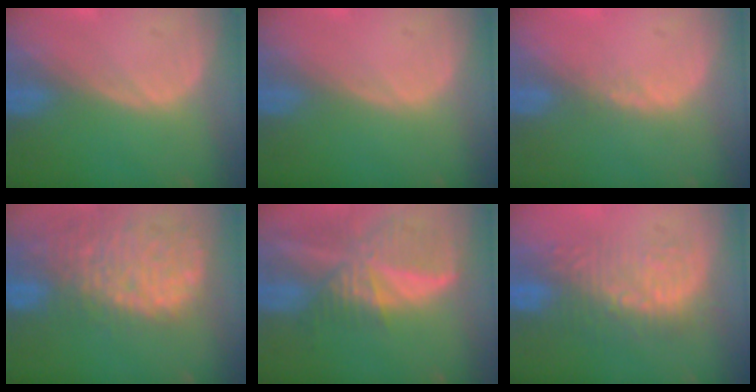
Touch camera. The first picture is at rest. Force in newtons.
{"total": 0.0}
{"total": 1.3, "press": 1.1, "slide": 0.7}
{"total": 14.4, "press": 11.8, "slide": 8.2}
{"total": 9.2, "press": 7.9, "slide": 4.7}
{"total": 8.9, "press": 8.7, "slide": 2.0}